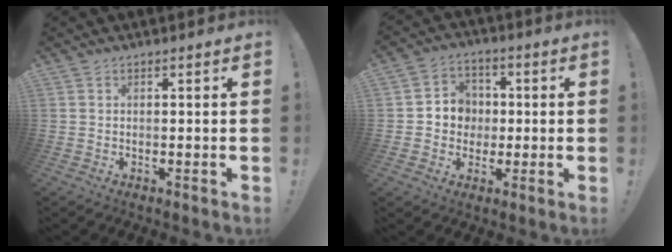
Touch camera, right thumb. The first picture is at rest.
{"total": 7.8, "force": [-0.4, 7.5, 2.0], "torque": [-0.033, 0.010, -0.001]}